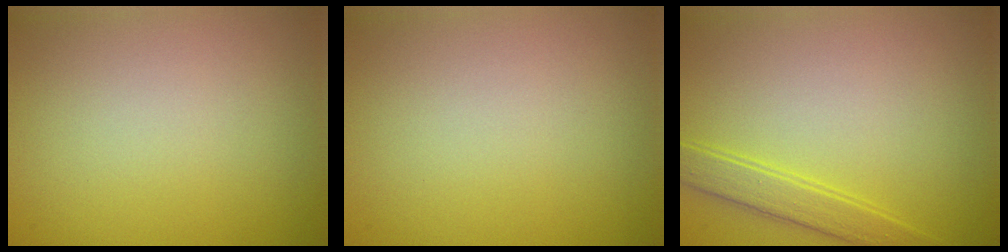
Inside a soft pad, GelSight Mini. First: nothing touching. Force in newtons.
{"total": 0.0}
{"total": 2.2, "press": 2.2, "slide": 0.2}